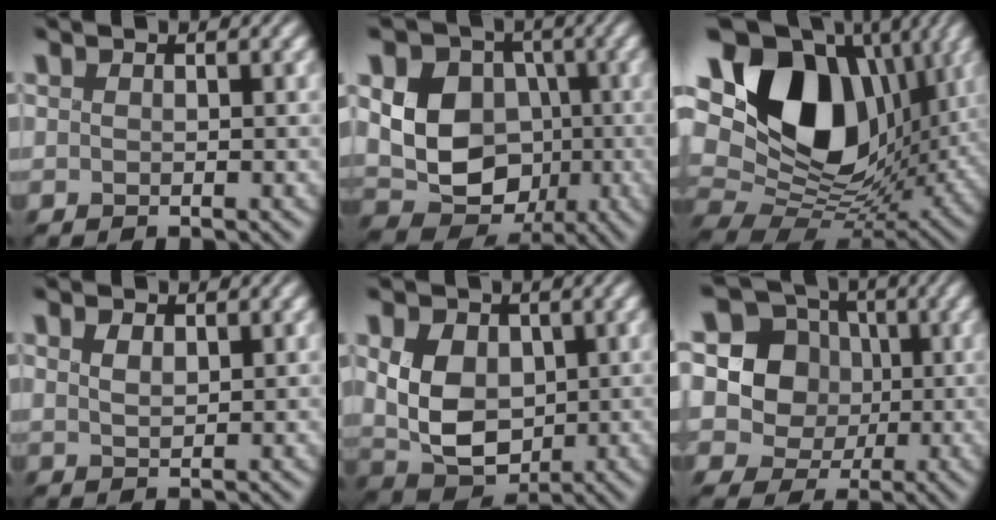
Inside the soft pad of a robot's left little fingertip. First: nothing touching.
{"total": 12.6, "force": [0.1, 10.6, 6.9], "torque": [-0.127, 0.019, -0.023]}
{"total": 19.0, "force": [5.0, 13.5, 12.4], "torque": [-0.242, 0.011, 0.086]}
{"total": 1.3, "force": [0.6, 0.6, 1.0], "torque": [-0.020, -0.002, 0.013]}
{"total": 6.4, "force": [0.4, 4.6, 4.4], "torque": [-0.092, -0.007, 0.003]}
{"total": 10.2, "force": [1.3, 9.3, 4.1], "torque": [-0.103, 0.039, -0.001]}